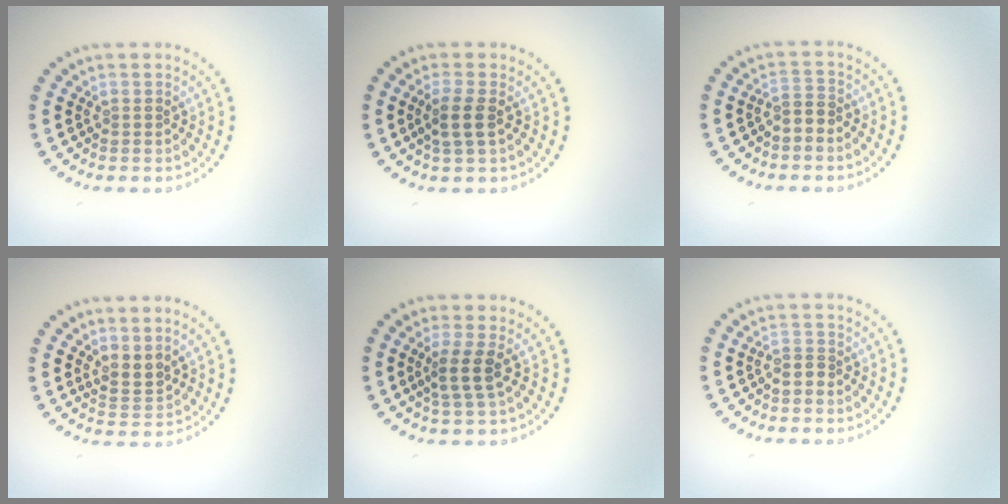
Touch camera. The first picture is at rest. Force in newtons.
{"total": 2.2, "press": 2.1, "slide": 0.8}
{"total": 1.7, "press": 1.4, "slide": 1.0}
{"total": 2.0, "press": 1.5, "slide": 1.4}
{"total": 2.5, "press": 2.0, "slide": 1.5}
{"total": 1.6, "press": 1.2, "slide": 1.0}